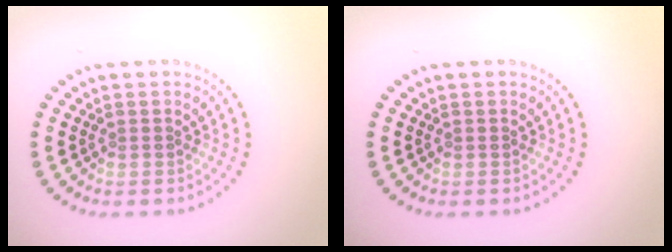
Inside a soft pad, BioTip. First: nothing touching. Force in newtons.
{"total": 0.0}